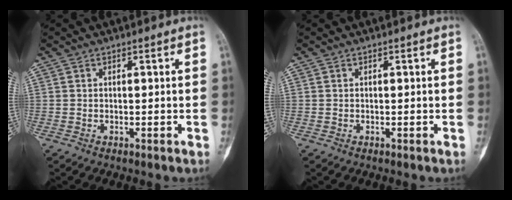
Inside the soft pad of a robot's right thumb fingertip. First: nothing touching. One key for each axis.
{"total": 0.0}